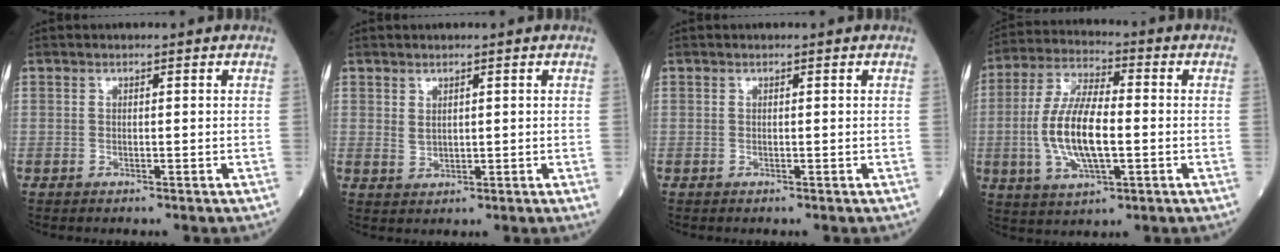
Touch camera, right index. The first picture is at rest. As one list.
[{"total": 1.5, "force": [0.7, 0.9, 0.9], "torque": [-0.017, -0.004, 0.019]}, {"total": 0.0}, {"total": 12.2, "force": [-1.5, 4.0, 11.4], "torque": [-0.240, 0.001, -0.027]}]